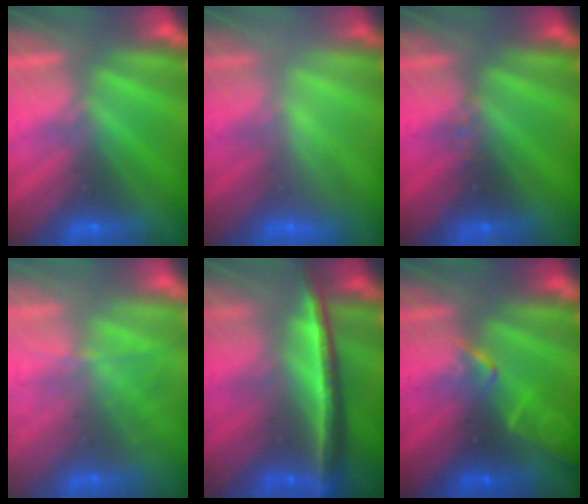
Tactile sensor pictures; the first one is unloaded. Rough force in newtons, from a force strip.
{"total": 2.3}
{"total": 2.5}
{"total": 7.2}
{"total": 9.2}
{"total": 2.1}